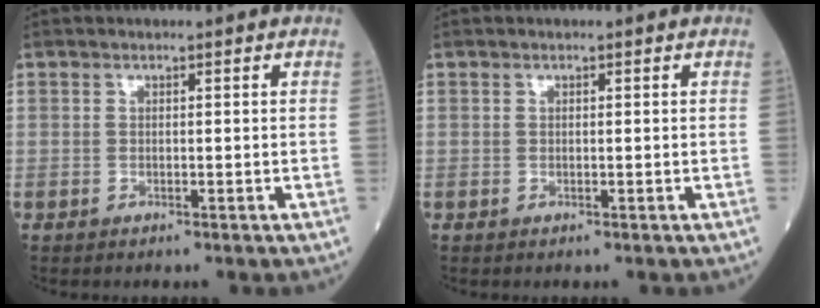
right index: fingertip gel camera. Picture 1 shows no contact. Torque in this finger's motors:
{"motor_torque": [0.22, -0.07, 0.08, 0.02]}